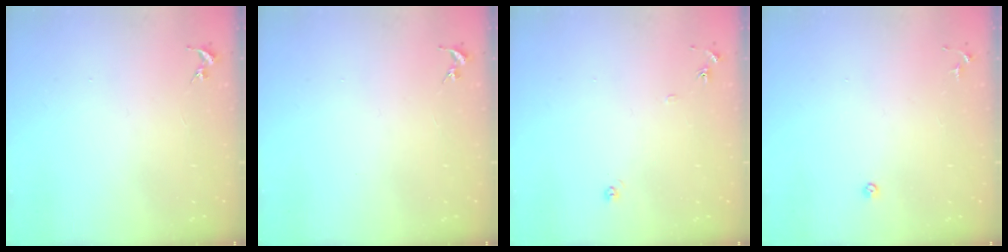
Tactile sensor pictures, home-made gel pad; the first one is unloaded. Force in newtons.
{"total": 0.0}
{"total": 5.8, "press": 5.8, "slide": 0.6}
{"total": 3.4, "press": 3.3, "slide": 0.7}